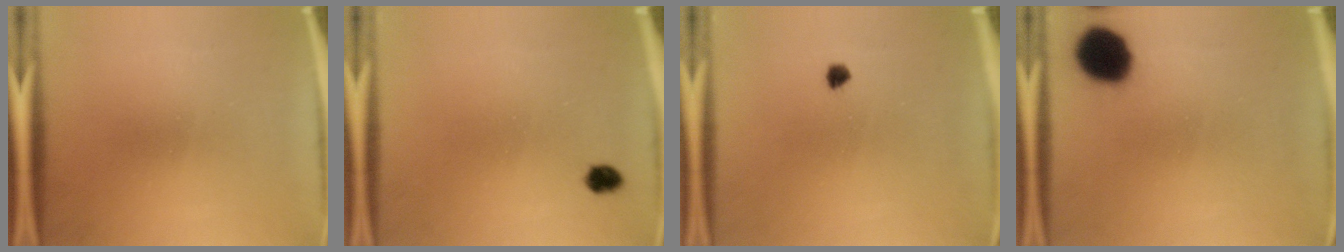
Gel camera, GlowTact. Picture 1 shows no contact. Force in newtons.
{"total": 2.1}
{"total": 1.3}
{"total": 12.7}